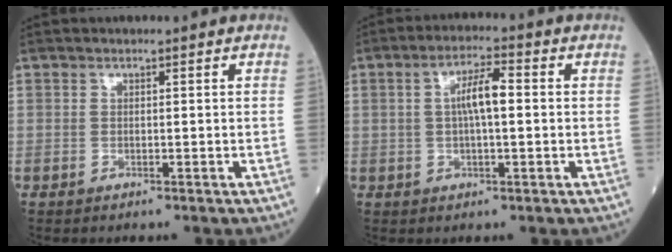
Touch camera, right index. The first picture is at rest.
{"total": 5.4, "force": [0.5, 1.1, 5.3], "torque": [-0.099, 0.014, 0.006]}